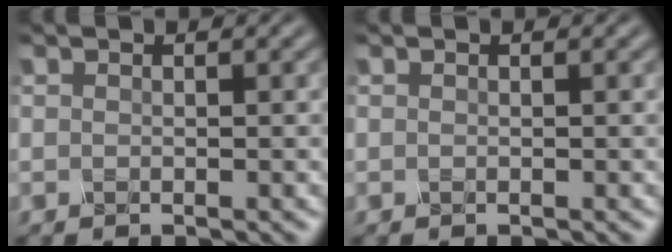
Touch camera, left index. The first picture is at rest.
{"total": 0.0}